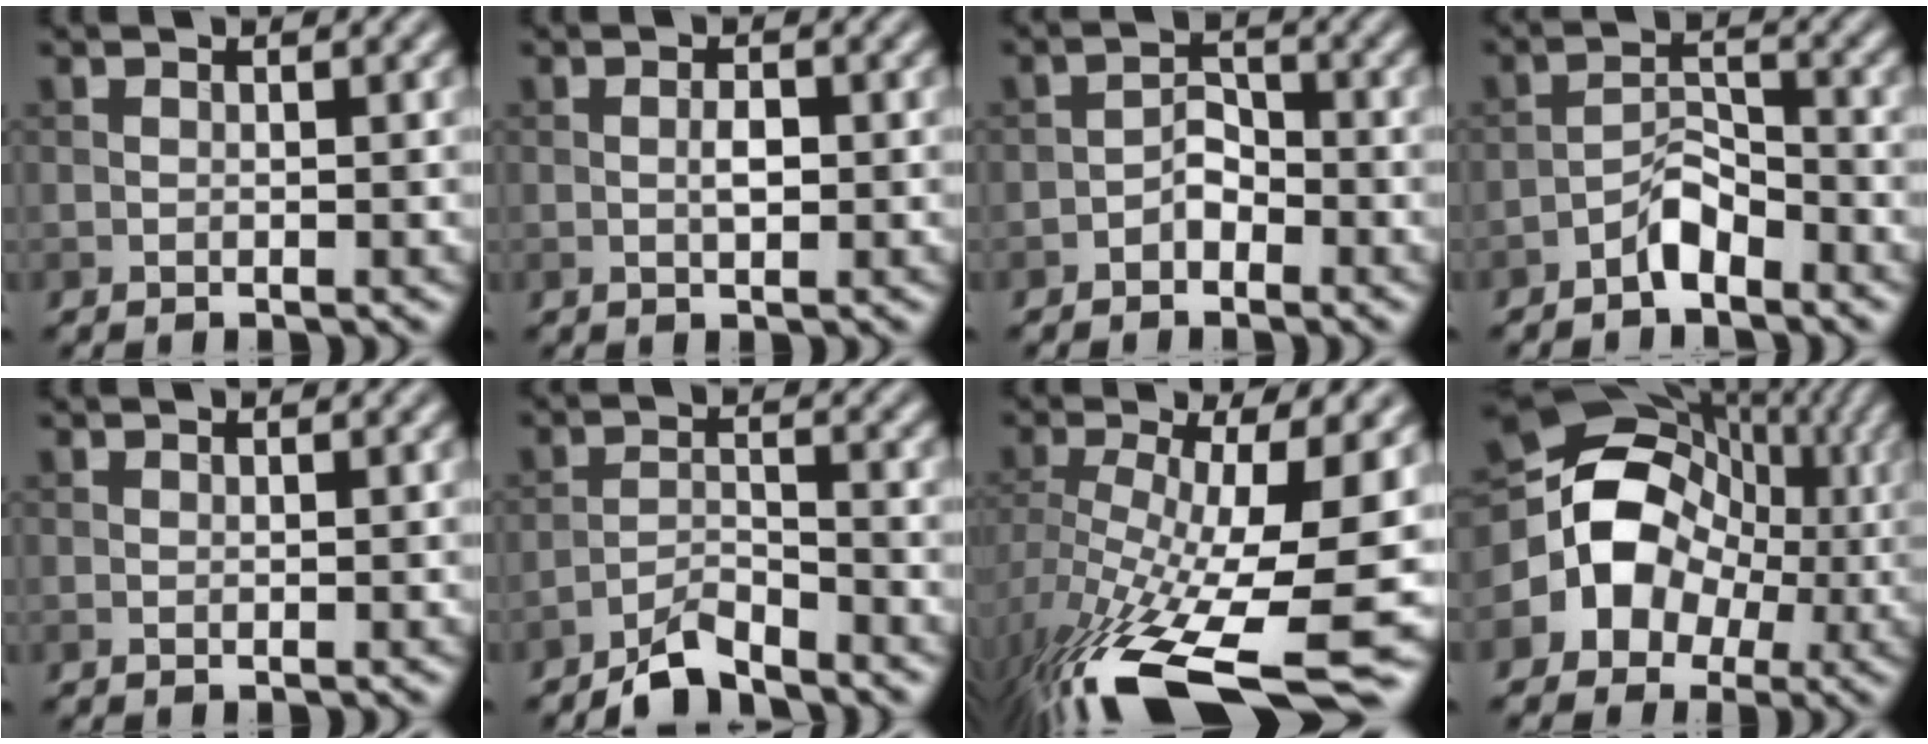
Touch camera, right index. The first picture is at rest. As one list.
[{"total": 1.5, "force": [-0.1, 0.6, 1.4], "torque": [-0.025, 0.002, -0.002]}, {"total": 2.0, "force": [-1.2, 1.2, 1.1], "torque": [-0.015, 0.010, -0.024]}, {"total": 2.7, "force": [-2.1, 1.0, 1.4], "torque": [-0.019, 0.013, -0.043]}, {"total": 0.0}, {"total": 3.6, "force": [-3.2, 0.7, 1.5], "torque": [-0.028, 0.003, -0.070]}, {"total": 15.3, "force": [-5.6, 5.0, 13.4], "torque": [-0.265, -0.023, -0.081]}, {"total": 12.2, "force": [-0.8, 10.6, 6.0], "torque": [-0.100, 0.019, -0.043]}]